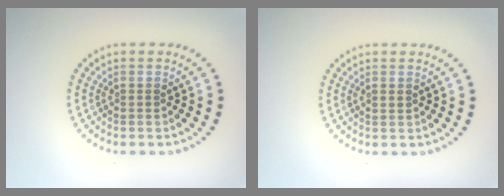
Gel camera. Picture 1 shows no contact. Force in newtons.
{"total": 0.9, "press": 0.9, "slide": 0.2}